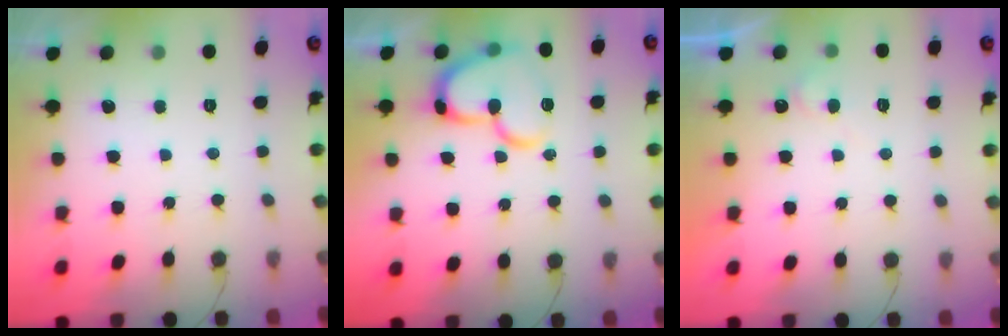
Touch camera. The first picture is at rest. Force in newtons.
{"total": 17.1, "press": 17.0, "slide": 1.8}
{"total": 5.5, "press": 5.5, "slide": 0.4}